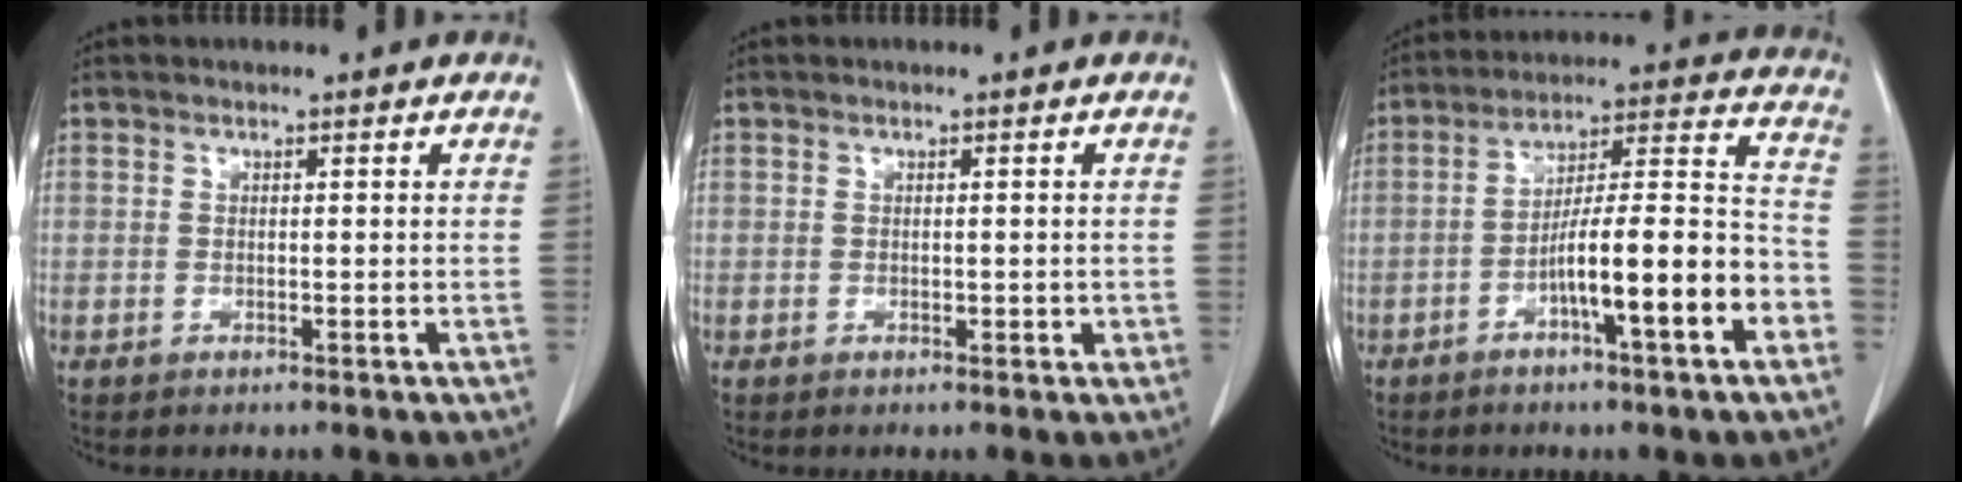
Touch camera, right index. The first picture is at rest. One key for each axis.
{"total": 1.1, "fx": -0.3, "fy": 0.7, "fz": 0.8, "tx": -0.008, "ty": 0.001, "tz": -0.002}
{"total": 14.3, "fx": -5.9, "fy": 1.2, "fz": 13.0, "tx": -0.204, "ty": 0.018, "tz": -0.092}